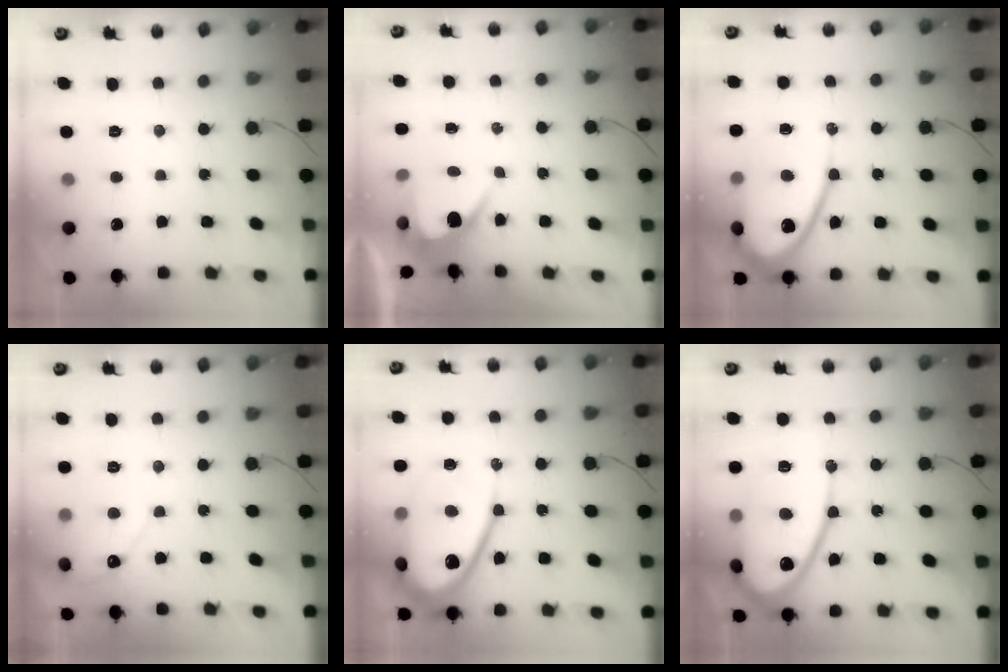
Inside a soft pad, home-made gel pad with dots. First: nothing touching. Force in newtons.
{"total": 5.2, "press": 5.1, "slide": 0.2}
{"total": 13.0, "press": 12.9, "slide": 1.2}
{"total": 5.7, "press": 5.7, "slide": 0.4}
{"total": 15.4, "press": 15.3, "slide": 1.4}
{"total": 15.1, "press": 15.0, "slide": 1.4}